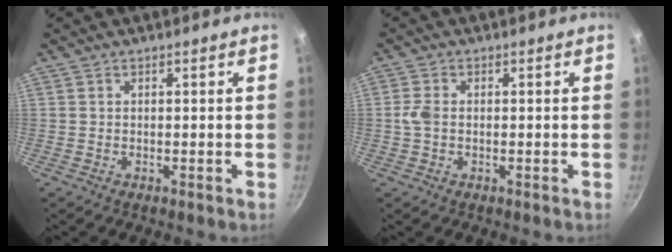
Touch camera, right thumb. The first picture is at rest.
{"total": 2.7, "force": [-0.2, 1.8, 2.0], "torque": [-0.044, 0.009, -0.006]}